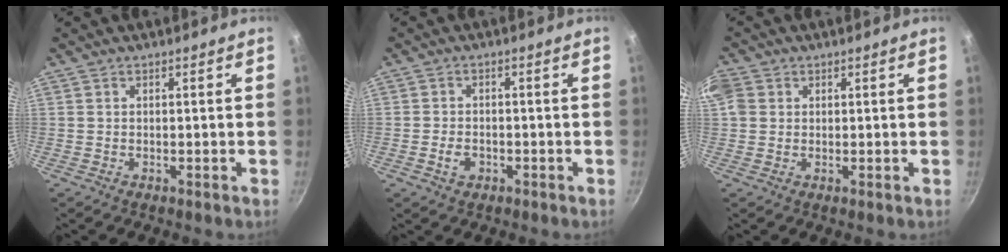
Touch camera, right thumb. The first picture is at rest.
{"total": 3.1, "force": [-1.3, 2.2, 1.7], "torque": [-0.026, 0.011, -0.024]}
{"total": 4.4, "force": [1.1, 3.7, 2.0], "torque": [-0.034, 0.004, 0.015]}